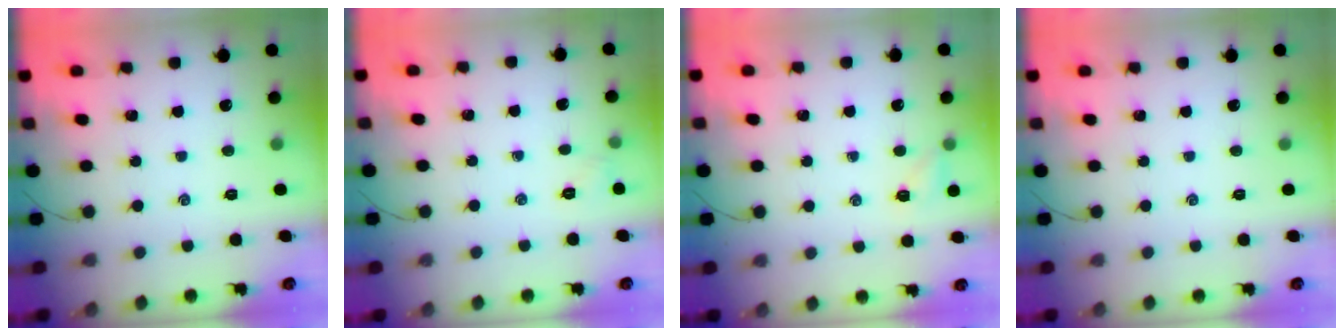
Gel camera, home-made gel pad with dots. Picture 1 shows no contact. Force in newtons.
{"total": 2.9, "press": 2.7, "slide": 1.0}
{"total": 4.2, "press": 4.0, "slide": 1.3}
{"total": 0.0}